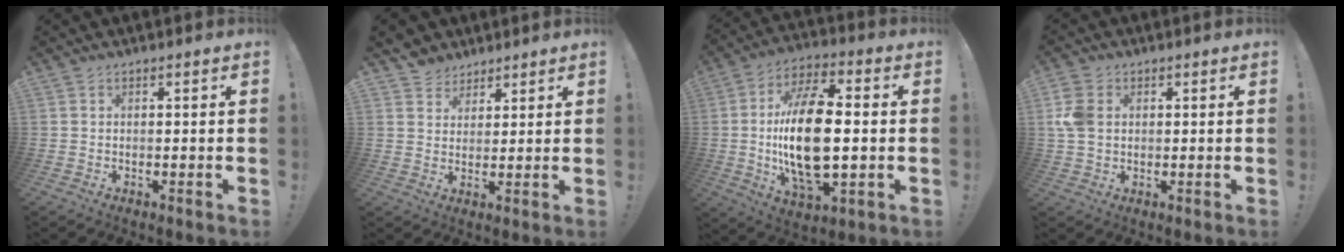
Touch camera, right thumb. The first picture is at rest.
{"total": 5.0, "force": [3.5, 3.6, -0.1], "torque": [0.001, -0.024, 0.068]}
{"total": 21.5, "force": [-0.8, 10.8, 18.6], "torque": [-0.345, -0.002, -0.015]}
{"total": 7.0, "force": [1.1, 5.3, 4.4], "torque": [-0.088, 0.004, 0.020]}